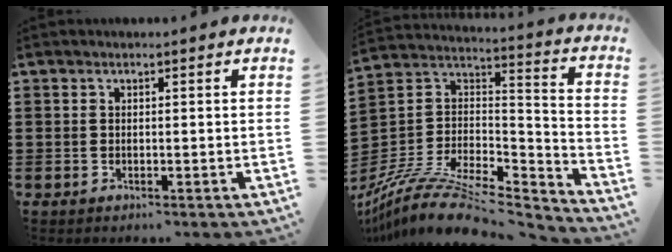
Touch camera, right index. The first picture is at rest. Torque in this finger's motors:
{"motor_torque": [-0.66, 0.69, 0.25, 0.10]}